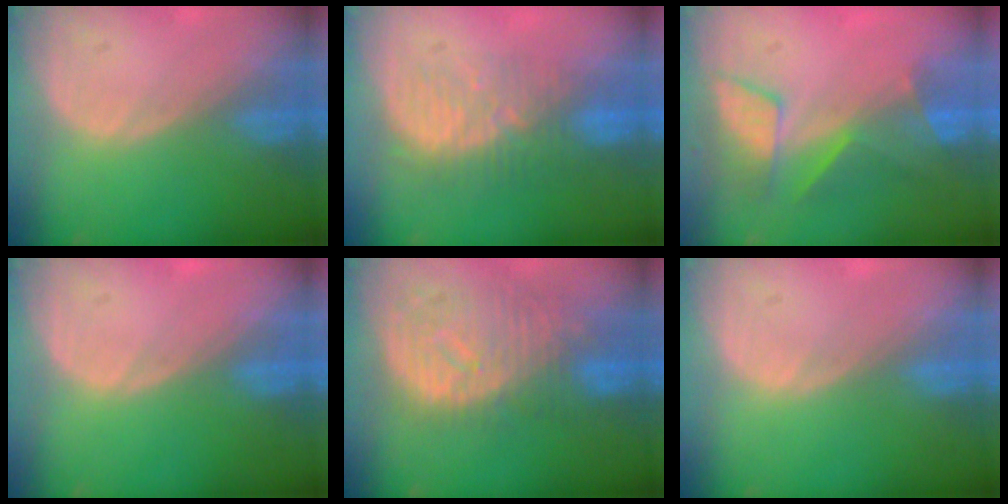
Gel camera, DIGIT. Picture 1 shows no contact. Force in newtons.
{"total": 8.3, "press": 7.8, "slide": 2.8}
{"total": 8.6, "press": 7.2, "slide": 4.7}
{"total": 0.0}
{"total": 10.9, "press": 9.7, "slide": 4.8}
{"total": 0.0}